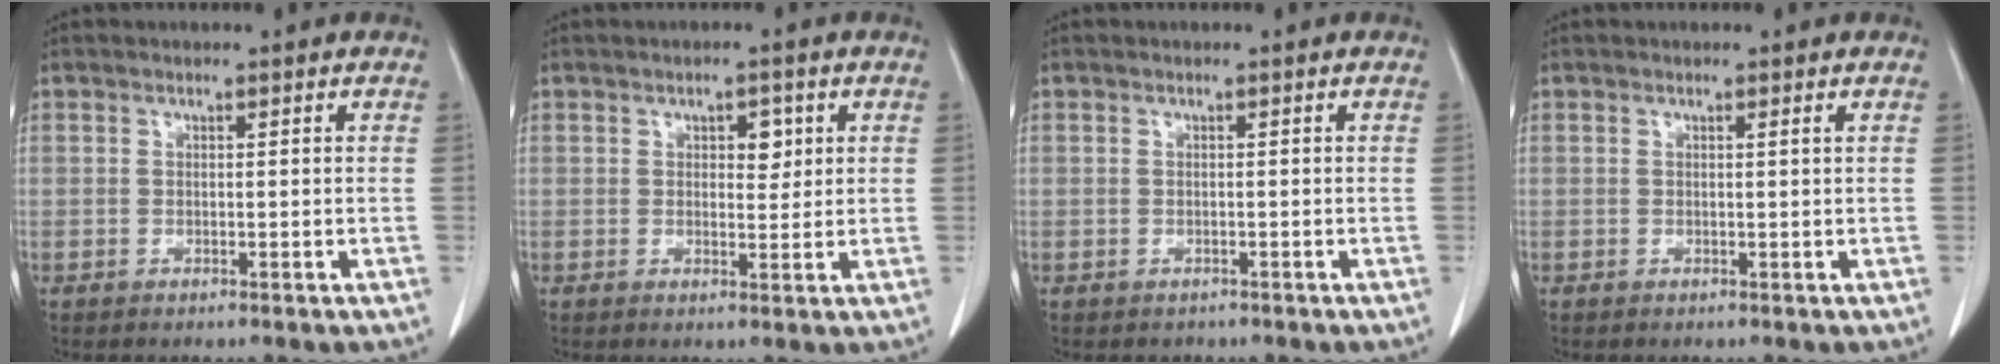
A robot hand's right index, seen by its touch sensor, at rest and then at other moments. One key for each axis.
{"total": 2.9, "fx": 1.0, "fy": 1.6, "fz": 2.1, "tx": -0.024, "ty": 0.002, "tz": 0.014}
{"total": 1.2, "fx": -0.6, "fy": 1.0, "fz": -0.1, "tx": -0.005, "ty": 0.004, "tz": -0.007}
{"total": 0.0}